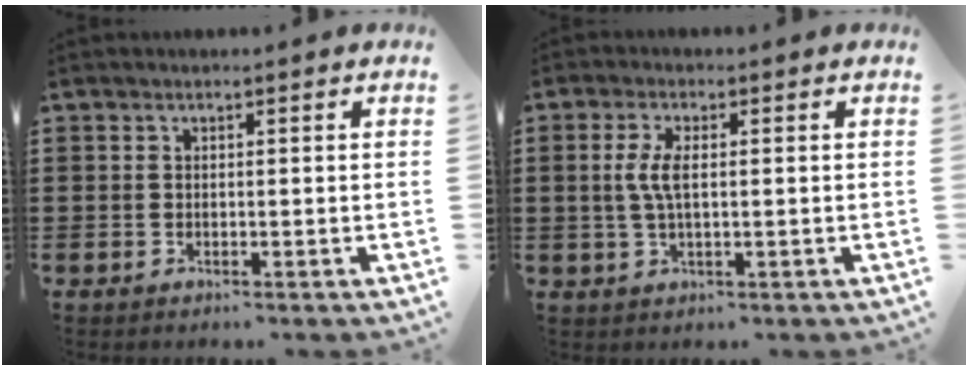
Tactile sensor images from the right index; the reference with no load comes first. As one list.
[{"total": 4.1, "force": [0.3, 1.4, 3.8], "torque": [-0.095, -0.003, -0.004]}]